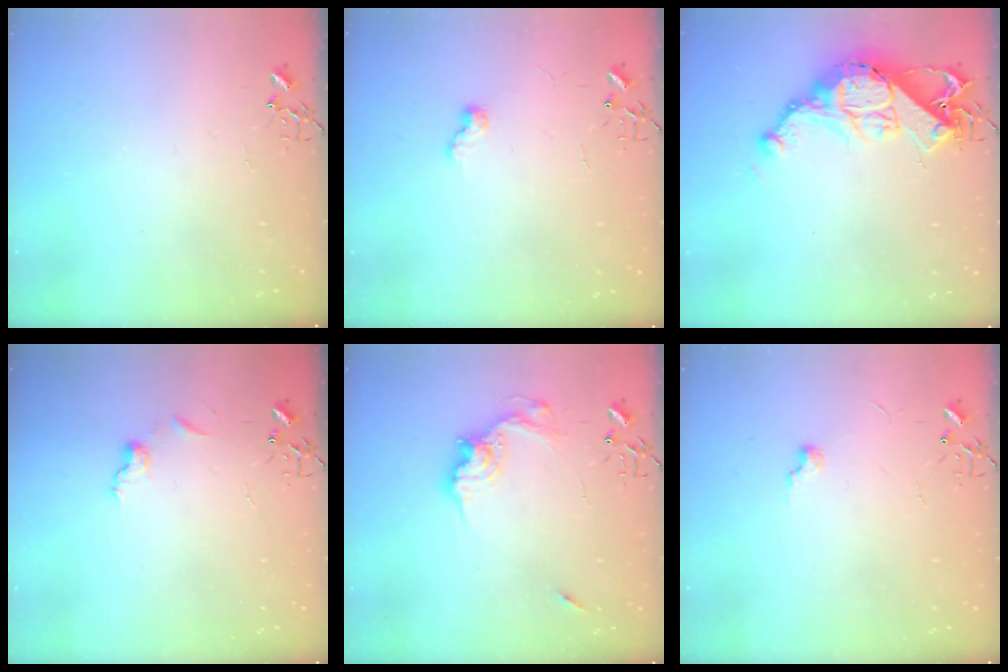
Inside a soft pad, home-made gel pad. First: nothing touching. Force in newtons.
{"total": 6.5, "press": 6.5, "slide": 0.7}
{"total": 15.2, "press": 15.1, "slide": 1.2}
{"total": 6.4, "press": 6.4, "slide": 0.7}
{"total": 13.6, "press": 13.6, "slide": 1.0}
{"total": 5.1, "press": 5.0, "slide": 0.6}